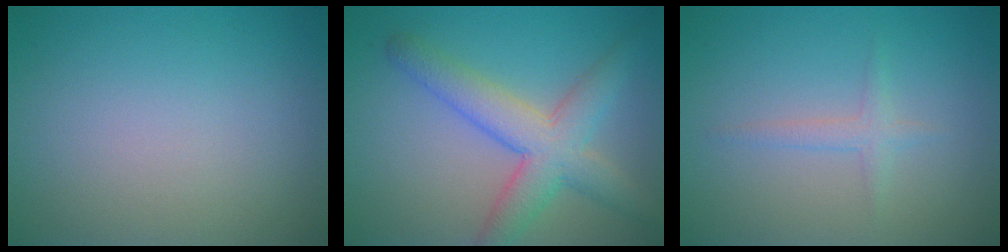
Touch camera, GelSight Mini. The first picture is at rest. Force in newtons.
{"total": 5.7, "press": 5.7, "slide": 0.1}
{"total": 1.3, "press": 1.3, "slide": 0.1}